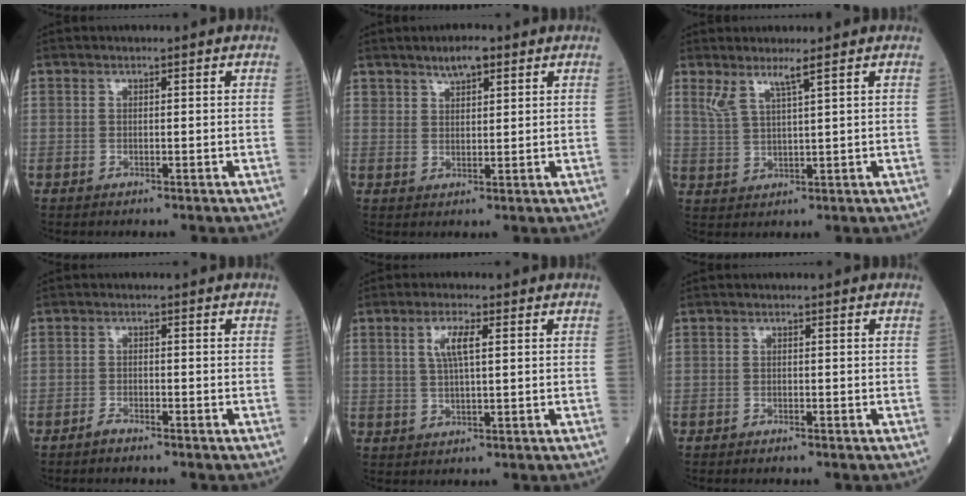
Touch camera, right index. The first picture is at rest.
{"total": 3.8, "force": [2.7, 1.4, 2.3], "torque": [-0.039, 0.005, 0.046]}
{"total": 3.8, "force": [2.6, -0.3, 2.7], "torque": [-0.063, -0.005, 0.057]}
{"total": 1.4, "force": [-1.3, 0.1, 0.4], "torque": [-0.014, -0.002, -0.024]}
{"total": 4.1, "force": [1.4, 0.6, 3.8], "torque": [-0.079, 0.003, 0.029]}
{"total": 0.6, "force": [-0.5, 0.0, 0.1], "torque": [-0.009, -0.002, -0.010]}